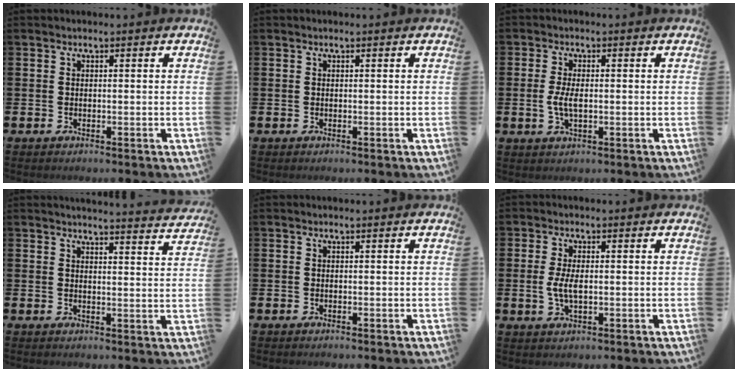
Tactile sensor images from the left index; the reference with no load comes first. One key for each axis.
{"total": 0.0}
{"total": 3.3, "fx": -0.1, "fy": 1.4, "fz": 2.9, "tx": -0.059, "ty": 0.000, "tz": -0.007}
{"total": 3.7, "fx": 3.7, "fy": -0.4, "fz": 0.0, "tx": 0.007, "ty": -0.033, "tz": 0.061}
{"total": 0.0}
{"total": 3.7, "fx": 0.0, "fy": 1.7, "fz": 3.3, "tx": -0.067, "ty": 0.002, "tz": -0.004}